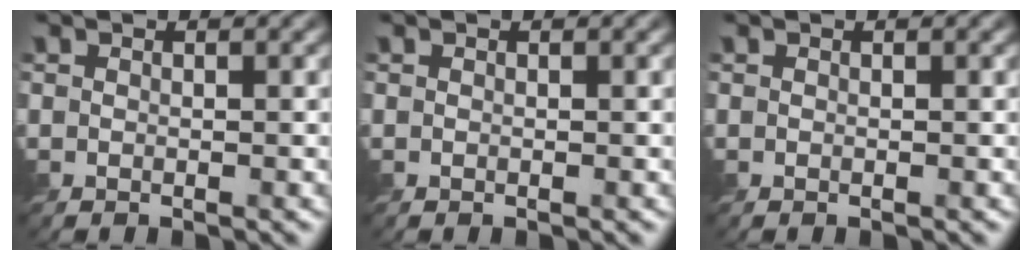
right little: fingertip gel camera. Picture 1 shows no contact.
{"total": 0.0}
{"total": 0.0}